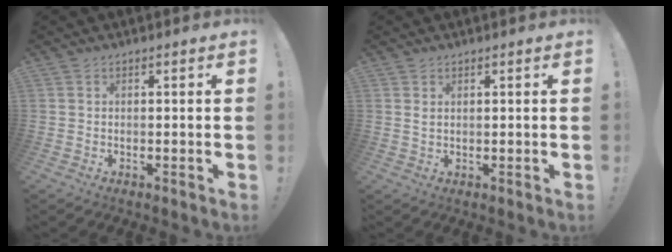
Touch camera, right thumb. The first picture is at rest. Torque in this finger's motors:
{"motor_torque": [-0.24, -0.30, -0.11, 0.09, 0.11]}